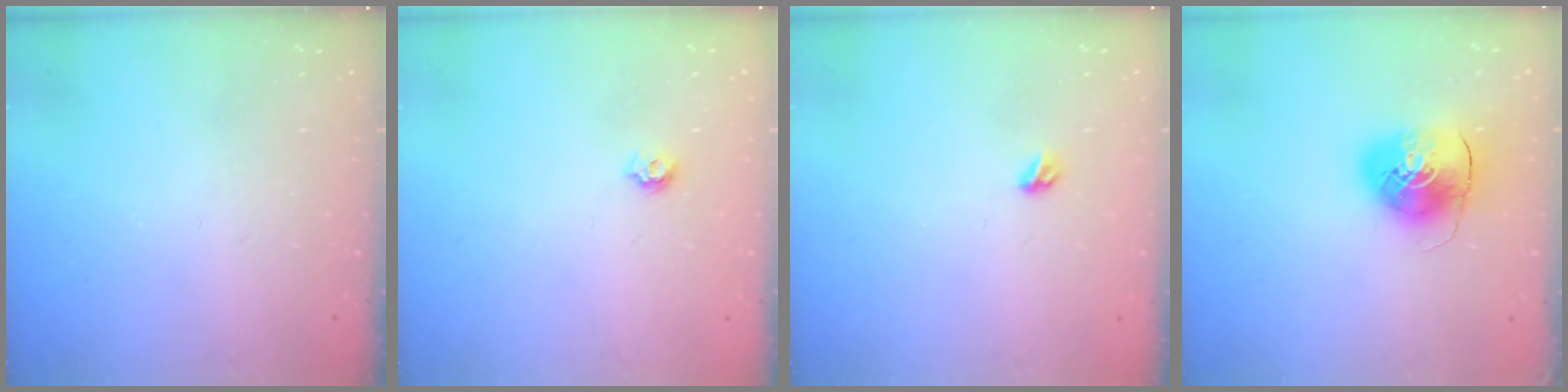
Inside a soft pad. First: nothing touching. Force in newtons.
{"total": 5.9, "press": 5.8, "slide": 0.7}
{"total": 3.4, "press": 3.3, "slide": 0.8}
{"total": 9.5, "press": 9.4, "slide": 1.5}